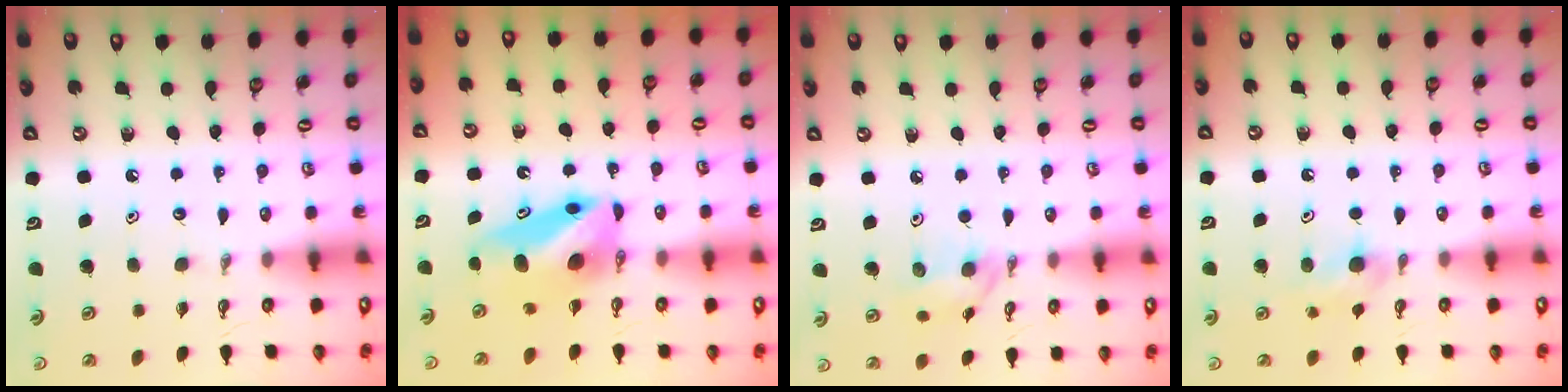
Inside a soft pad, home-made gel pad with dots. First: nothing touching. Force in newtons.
{"total": 8.7, "press": 7.8, "slide": 3.8}
{"total": 8.9, "press": 8.9, "slide": 1.1}
{"total": 6.3, "press": 6.2, "slide": 1.4}